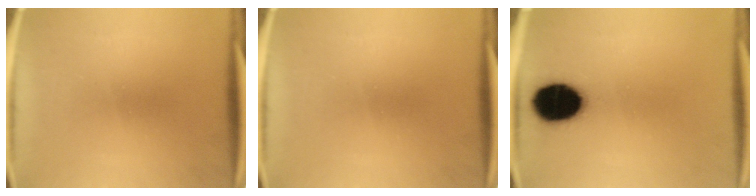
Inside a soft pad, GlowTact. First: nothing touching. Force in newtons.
{"total": 0.0}
{"total": 14.8}